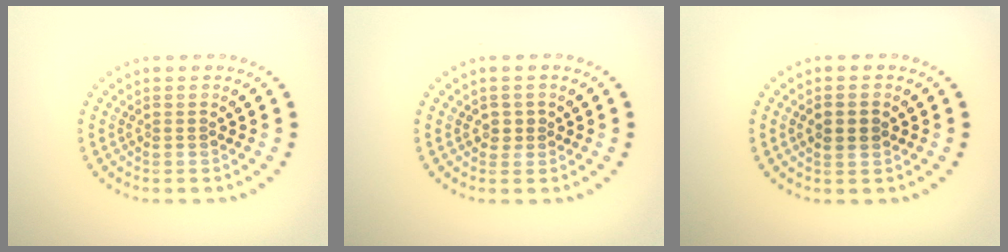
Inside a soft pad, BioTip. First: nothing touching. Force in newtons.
{"total": 1.1, "press": 0.9, "slide": 0.6}
{"total": 1.9, "press": 1.9, "slide": 0.0}